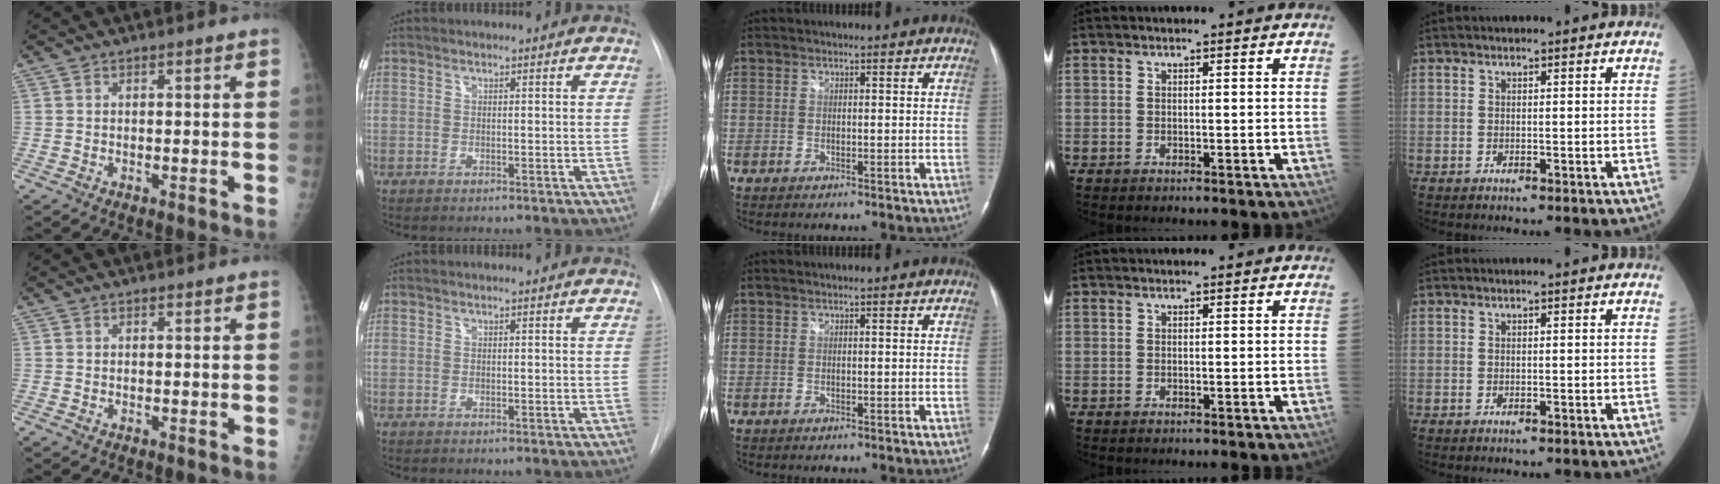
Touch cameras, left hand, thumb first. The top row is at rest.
{}